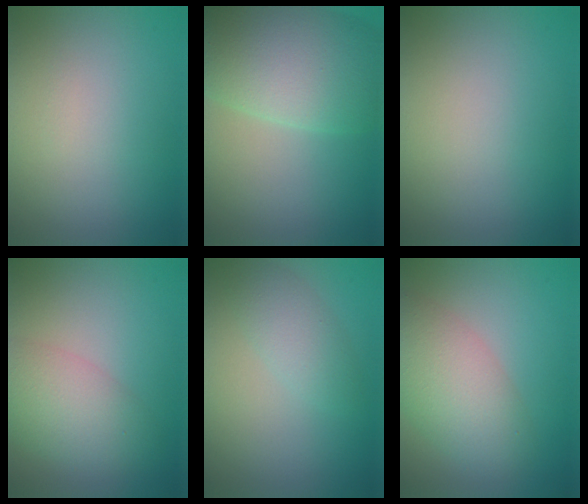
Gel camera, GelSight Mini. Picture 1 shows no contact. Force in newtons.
{"total": 10.6, "press": 10.5, "slide": 0.4}
{"total": 0.0}
{"total": 4.6, "press": 4.6, "slide": 0.1}
{"total": 1.7, "press": 1.7, "slide": 0.0}
{"total": 5.5, "press": 5.5, "slide": 0.2}